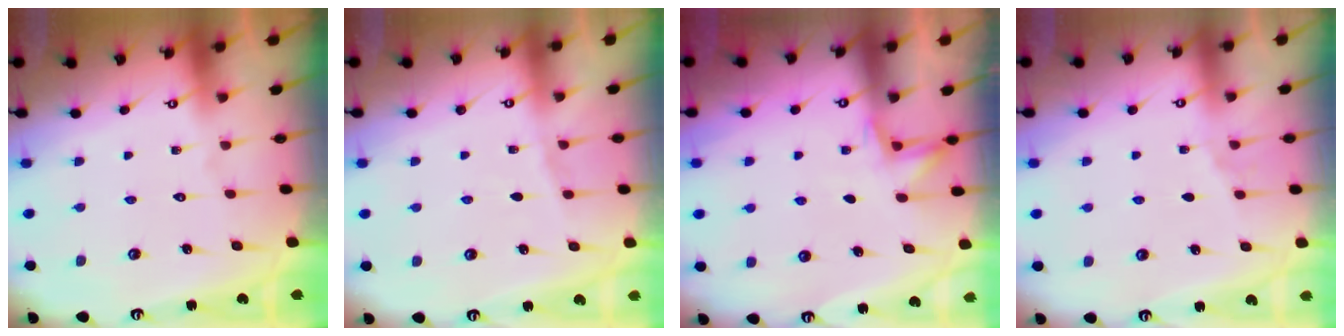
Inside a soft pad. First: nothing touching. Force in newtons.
{"total": 3.6, "press": 3.6, "slide": 0.5}
{"total": 3.9, "press": 3.9, "slide": 0.4}
{"total": 2.5, "press": 2.0, "slide": 1.6}